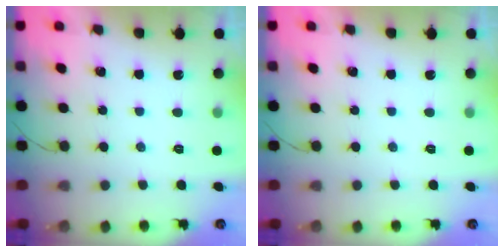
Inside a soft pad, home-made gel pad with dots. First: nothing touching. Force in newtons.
{"total": 0.0}